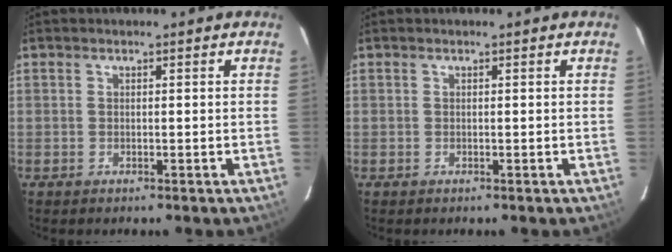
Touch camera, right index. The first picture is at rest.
{"total": 0.0}